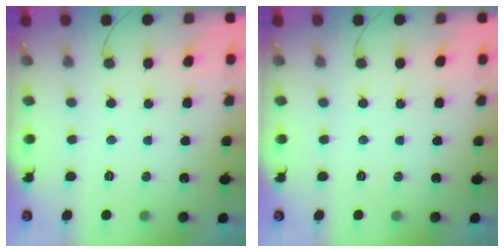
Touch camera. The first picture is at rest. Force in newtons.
{"total": 0.0}